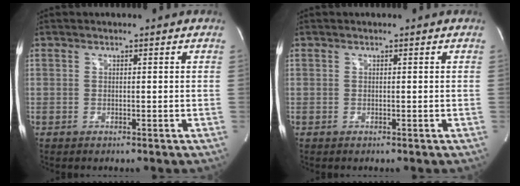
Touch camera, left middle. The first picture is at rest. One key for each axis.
{"total": 0.0}